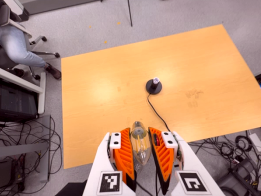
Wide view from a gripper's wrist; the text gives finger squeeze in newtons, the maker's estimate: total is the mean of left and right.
{"total": 18.7, "left": 19.7, "right": 17.6}